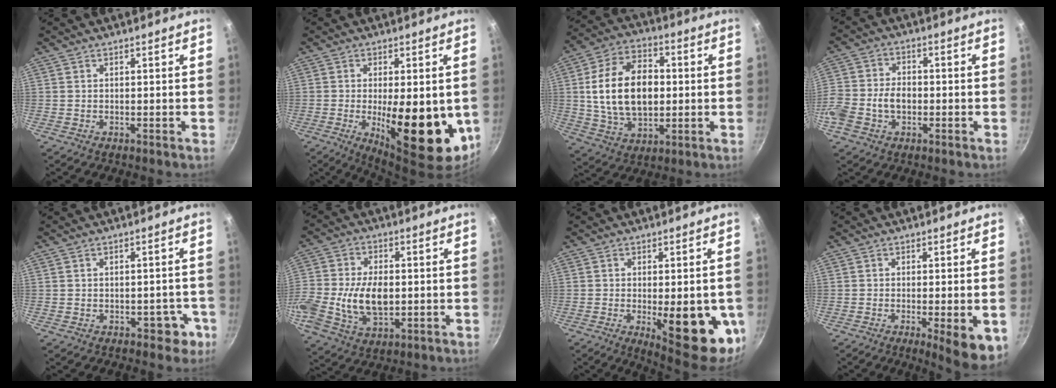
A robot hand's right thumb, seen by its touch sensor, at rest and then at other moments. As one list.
[{"total": 17.3, "force": [-2.5, 6.5, 15.9], "torque": [-0.208, -0.012, -0.023]}, {"total": 18.5, "force": [0.9, 12.0, 14.0], "torque": [-0.221, 0.013, 0.018]}, {"total": 9.9, "force": [-2.2, 6.9, 6.8], "torque": [-0.129, 0.030, -0.052]}, {"total": 3.8, "force": [-1.6, 2.6, 2.3], "torque": [0.000, 0.024, -0.006]}, {"total": 14.3, "force": [-1.3, 9.2, 10.8], "torque": [-0.210, 0.018, -0.025]}, {"total": 16.8, "force": [-3.6, 5.9, 15.3], "torque": [-0.164, -0.013, -0.035]}, {"total": 8.1, "force": [-2.3, 1.8, 7.6], "torque": [-0.092, -0.005, -0.026]}]